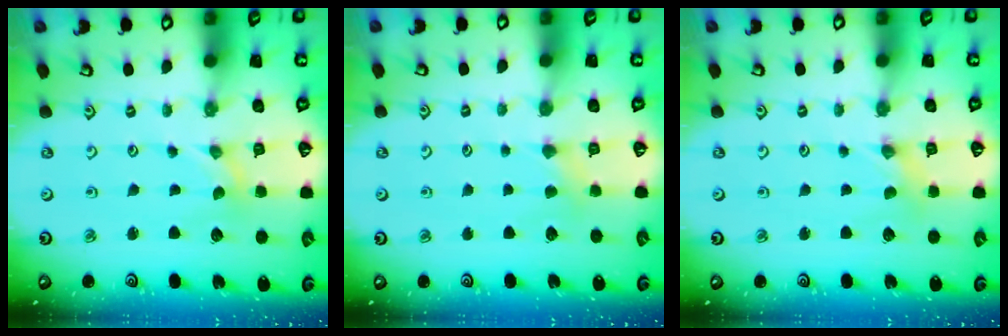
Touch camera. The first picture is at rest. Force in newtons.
{"total": 4.4, "press": 4.3, "slide": 0.5}
{"total": 1.0, "press": 1.0, "slide": 0.2}